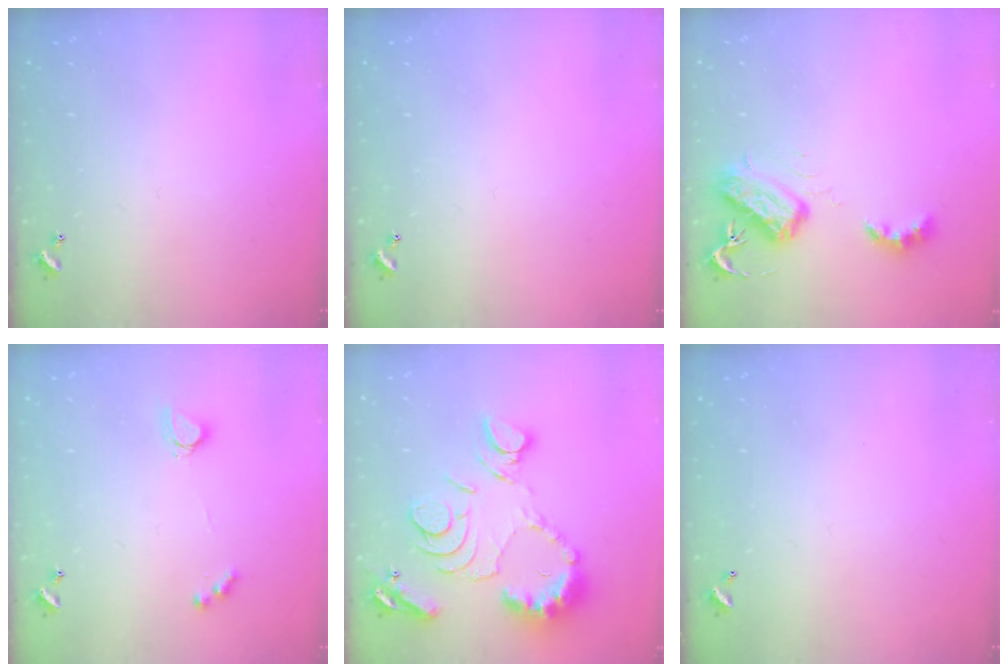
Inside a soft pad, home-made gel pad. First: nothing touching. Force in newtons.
{"total": 0.0}
{"total": 5.8, "press": 5.7, "slide": 0.6}
{"total": 3.3, "press": 3.3, "slide": 0.3}
{"total": 15.9, "press": 15.8, "slide": 1.7}
{"total": 2.7, "press": 2.7, "slide": 0.1}